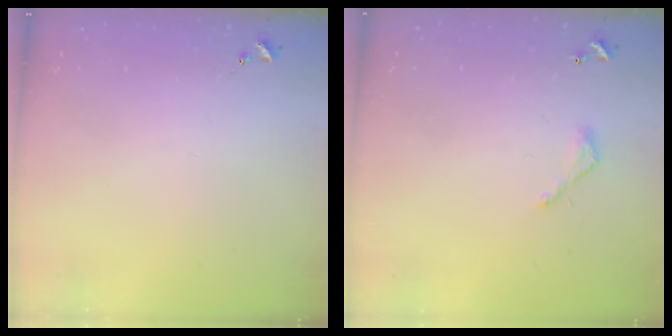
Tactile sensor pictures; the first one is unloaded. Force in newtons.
{"total": 4.1, "press": 4.1, "slide": 0.3}